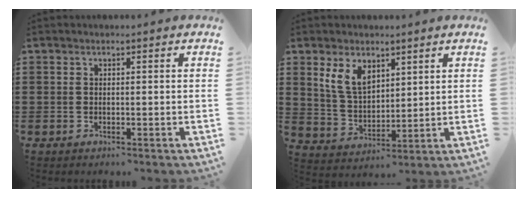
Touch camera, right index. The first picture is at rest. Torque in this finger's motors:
{"motor_torque": [0.58, 0.04, 0.49, 0.13]}